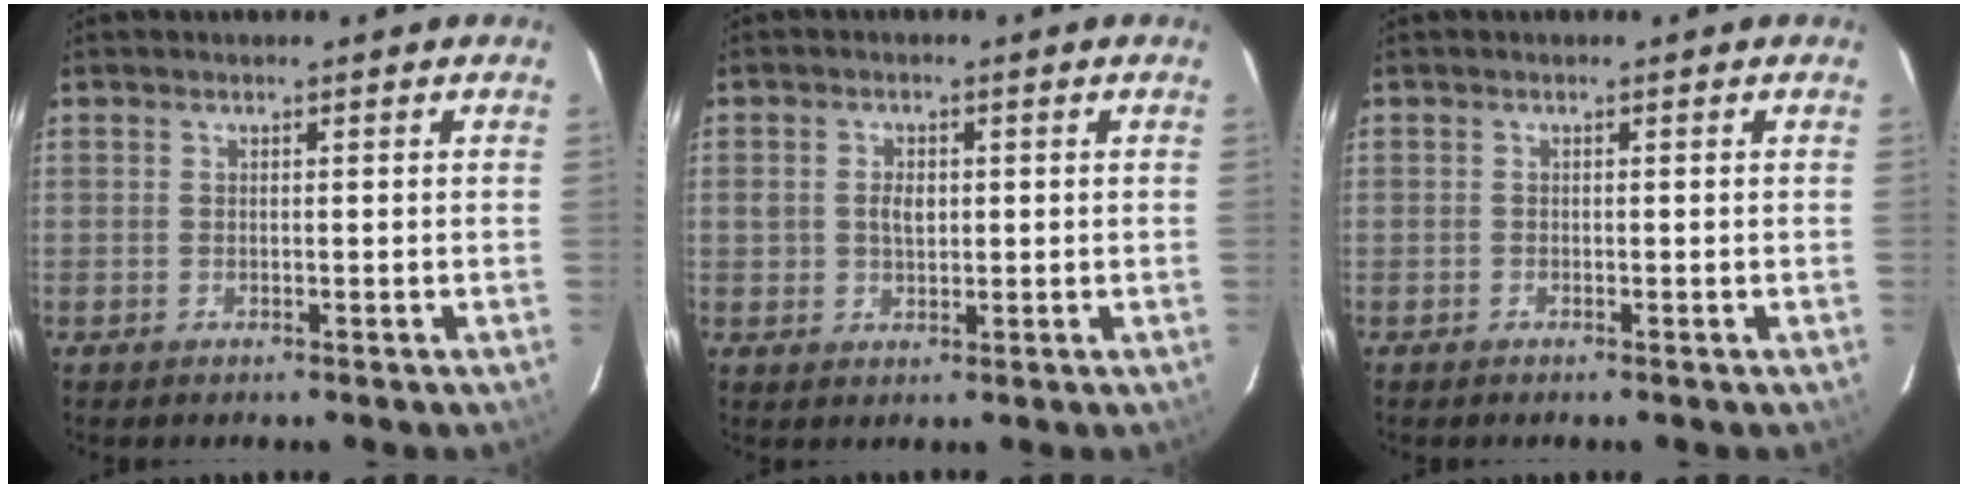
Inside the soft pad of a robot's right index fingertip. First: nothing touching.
{"total": 3.2, "force": [0.4, 2.3, 2.2], "torque": [-0.039, 0.004, 0.009]}
{"total": 0.0}